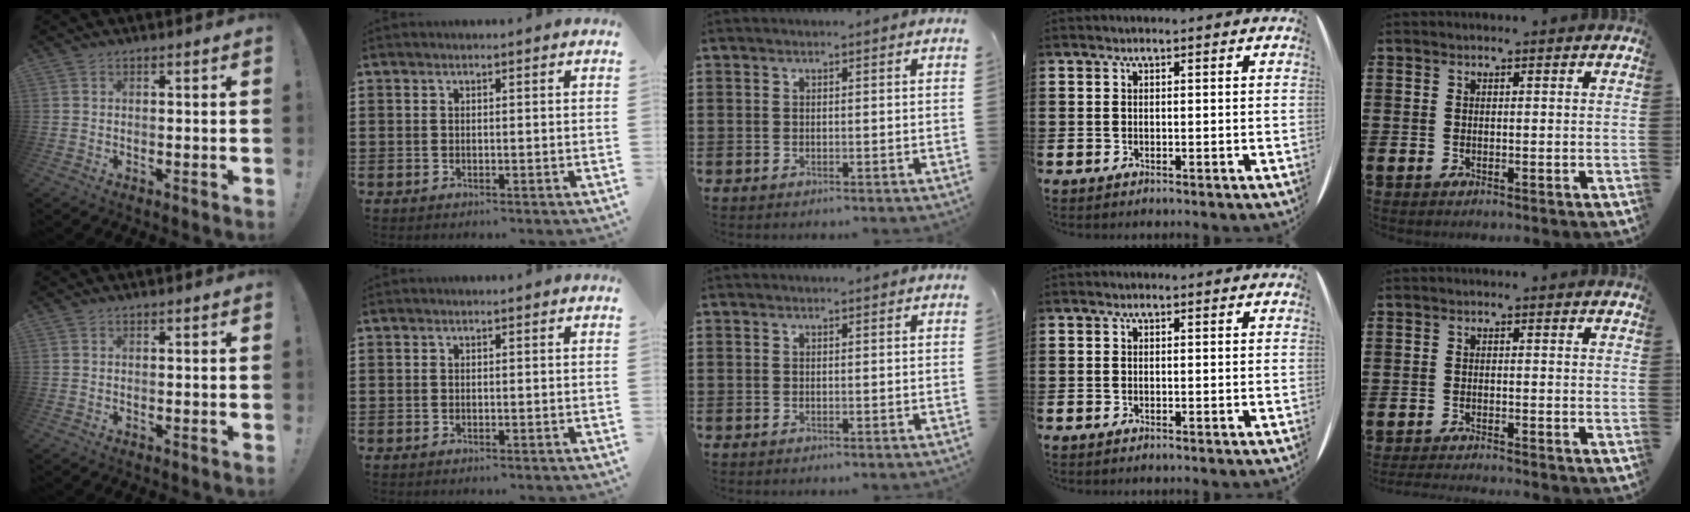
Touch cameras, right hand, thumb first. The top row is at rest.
{"little": {"total": 1.3, "force": [-1.3, -0.2, 0.2], "torque": [-0.002, 0.001, -0.025]}}